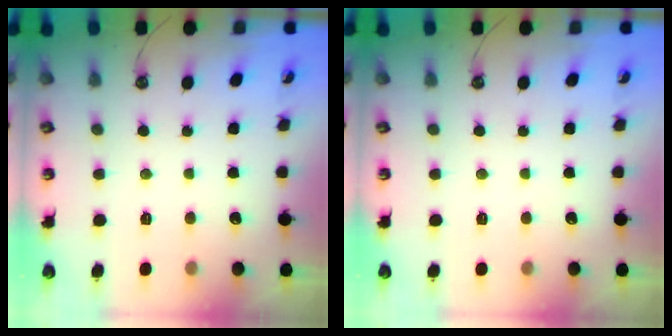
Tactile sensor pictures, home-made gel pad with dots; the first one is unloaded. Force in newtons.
{"total": 0.0}